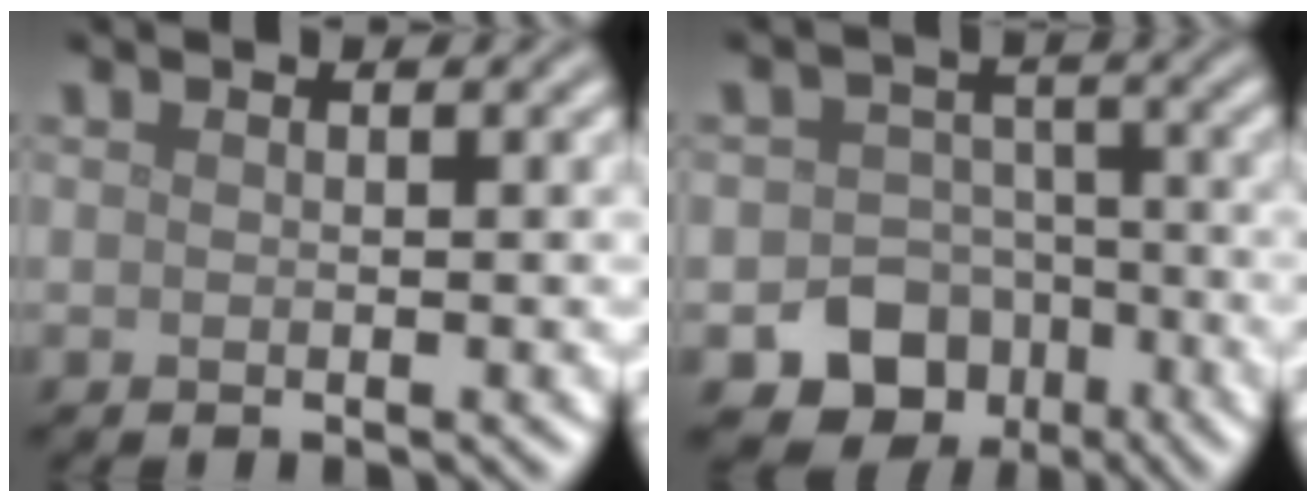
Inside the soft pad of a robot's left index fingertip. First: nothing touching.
{"total": 8.4, "force": [-4.4, 6.8, 2.2], "torque": [-0.002, -0.018, -0.082]}